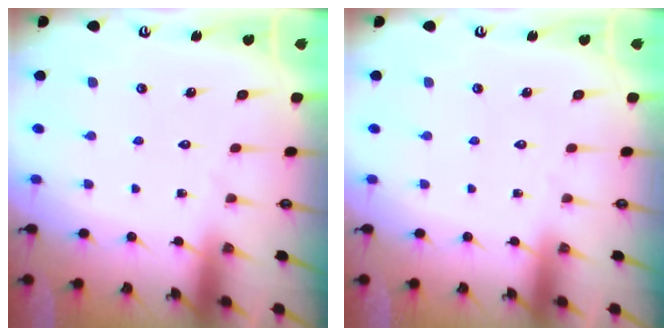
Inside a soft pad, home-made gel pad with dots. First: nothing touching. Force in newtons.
{"total": 0.0}